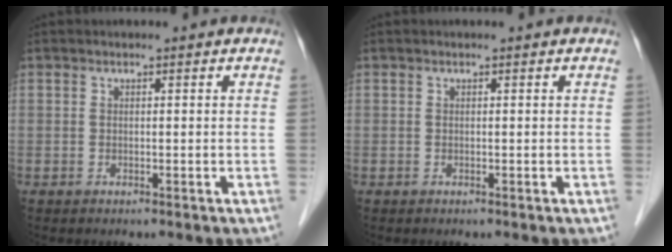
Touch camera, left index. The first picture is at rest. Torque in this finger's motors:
{"motor_torque": [0.00, 0.00, -0.01, 0.00]}